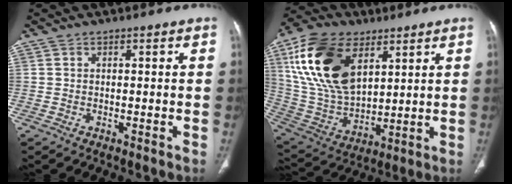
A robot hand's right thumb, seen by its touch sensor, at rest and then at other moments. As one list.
[{"total": 21.8, "force": [8.6, 12.5, 15.7], "torque": [-0.286, -0.026, 0.167]}]